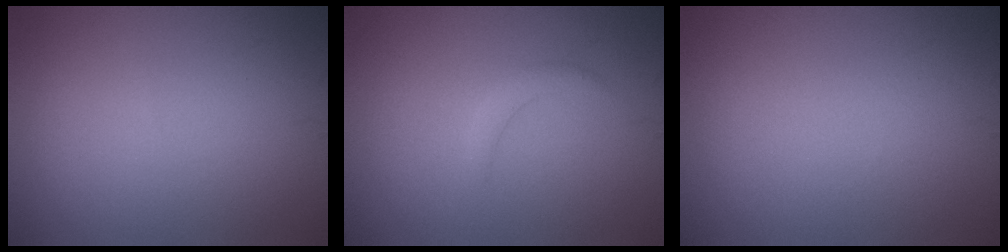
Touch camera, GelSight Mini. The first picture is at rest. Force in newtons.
{"total": 1.2, "press": 1.2, "slide": 0.2}
{"total": 0.0}